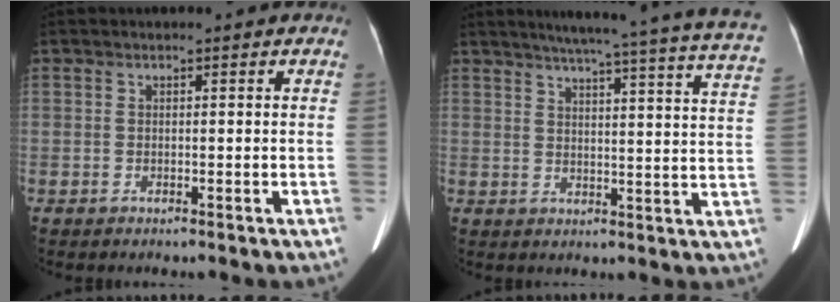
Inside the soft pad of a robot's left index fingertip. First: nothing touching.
{"total": 24.2, "force": [21.0, -0.4, 12.0], "torque": [-0.174, -0.048, 0.244]}